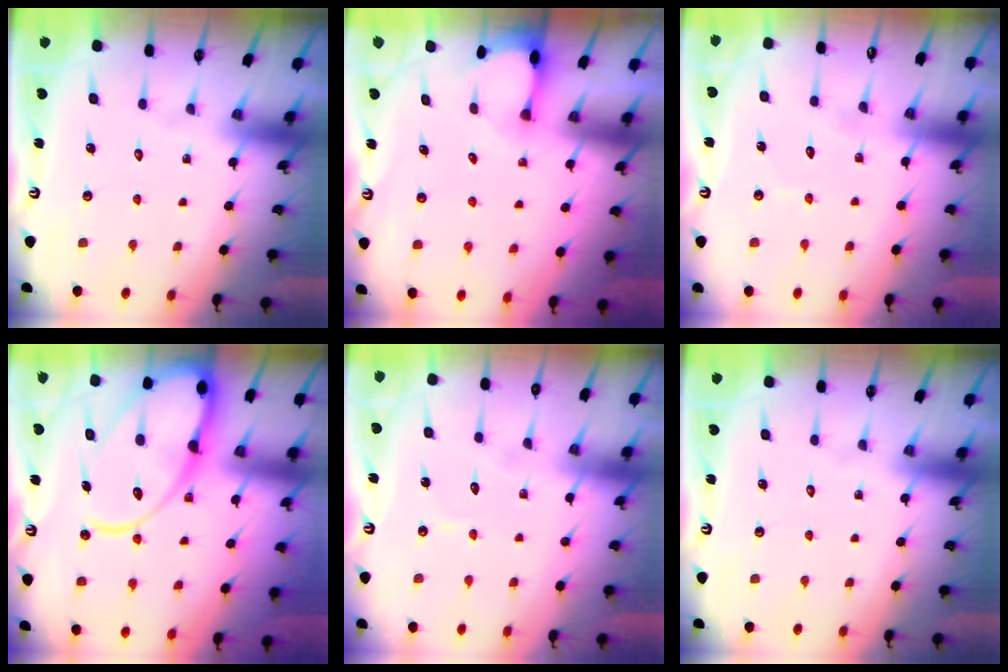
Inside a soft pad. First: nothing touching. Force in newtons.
{"total": 2.0, "press": 1.9, "slide": 0.3}
{"total": 4.7, "press": 4.7, "slide": 0.3}
{"total": 18.3, "press": 18.2, "slide": 1.7}
{"total": 3.6, "press": 3.6, "slide": 0.3}
{"total": 0.0}